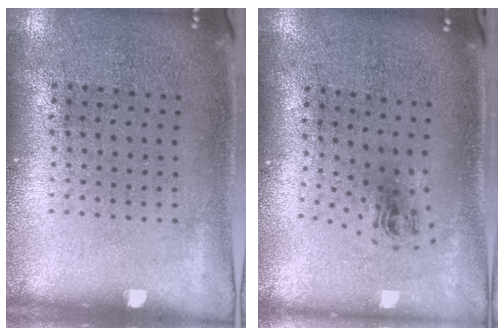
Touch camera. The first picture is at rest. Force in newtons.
{"total": 0.8, "press": 0.4, "slide": 0.8}